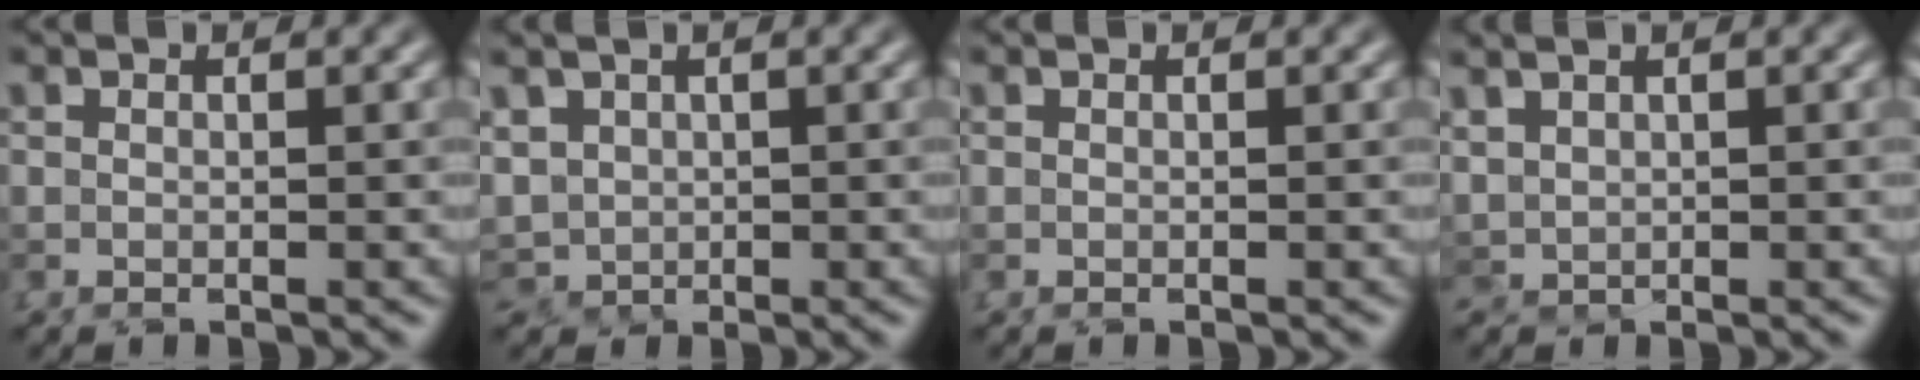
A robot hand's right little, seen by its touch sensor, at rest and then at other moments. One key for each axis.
{"total": 1.9, "fx": 1.0, "fy": 1.6, "fz": -0.3, "tx": -0.004, "ty": 0.003, "tz": 0.035}
{"total": 0.0}
{"total": 1.4, "fx": 1.3, "fy": 0.2, "fz": -0.5, "tx": 0.011, "ty": 0.006, "tz": 0.033}